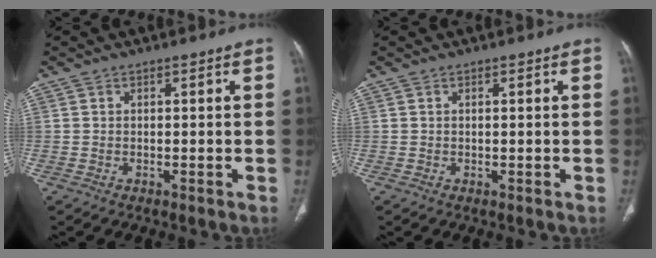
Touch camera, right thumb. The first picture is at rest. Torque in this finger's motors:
{"motor_torque": [-0.68, 0.04, 0.03, -0.43, -0.05]}